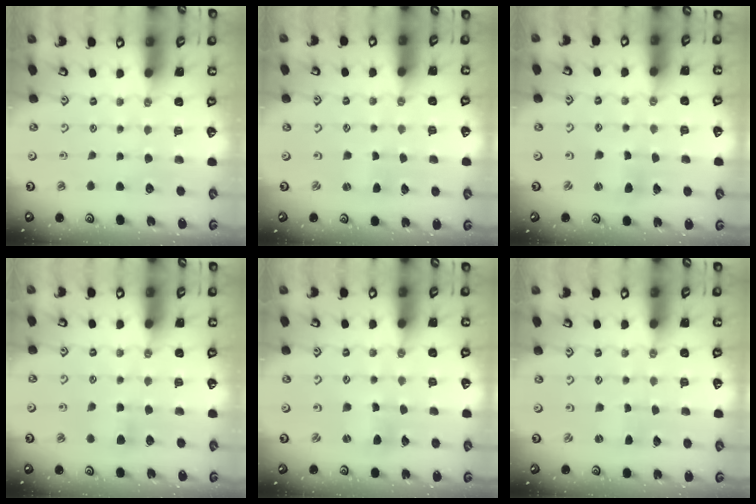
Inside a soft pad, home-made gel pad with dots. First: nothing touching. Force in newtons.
{"total": 1.3, "press": 1.3, "slide": 0.4}
{"total": 2.7, "press": 2.6, "slide": 0.3}
{"total": 4.5, "press": 4.4, "slide": 0.8}
{"total": 3.8, "press": 3.8, "slide": 0.3}
{"total": 0.7, "press": 0.7, "slide": 0.1}